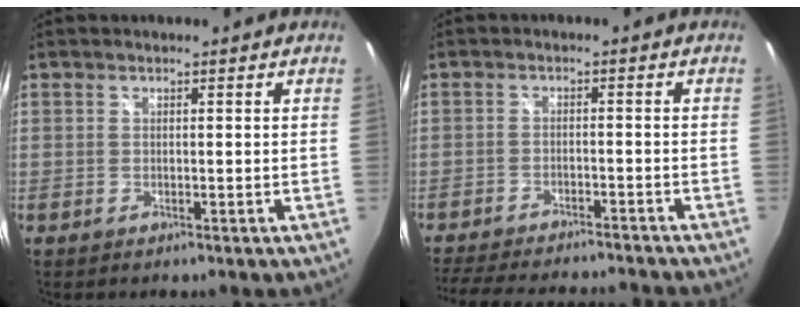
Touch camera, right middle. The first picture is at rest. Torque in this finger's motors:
{"motor_torque": [1.05, -1.09, 0.09, 0.05]}